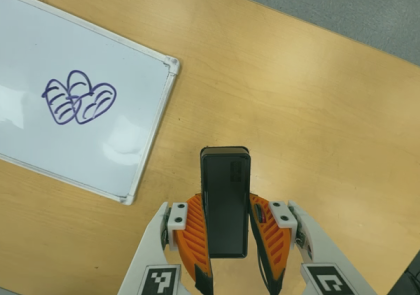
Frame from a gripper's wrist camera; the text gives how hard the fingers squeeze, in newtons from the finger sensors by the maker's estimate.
{"total": 4.5, "left": 3.3, "right": 5.7}